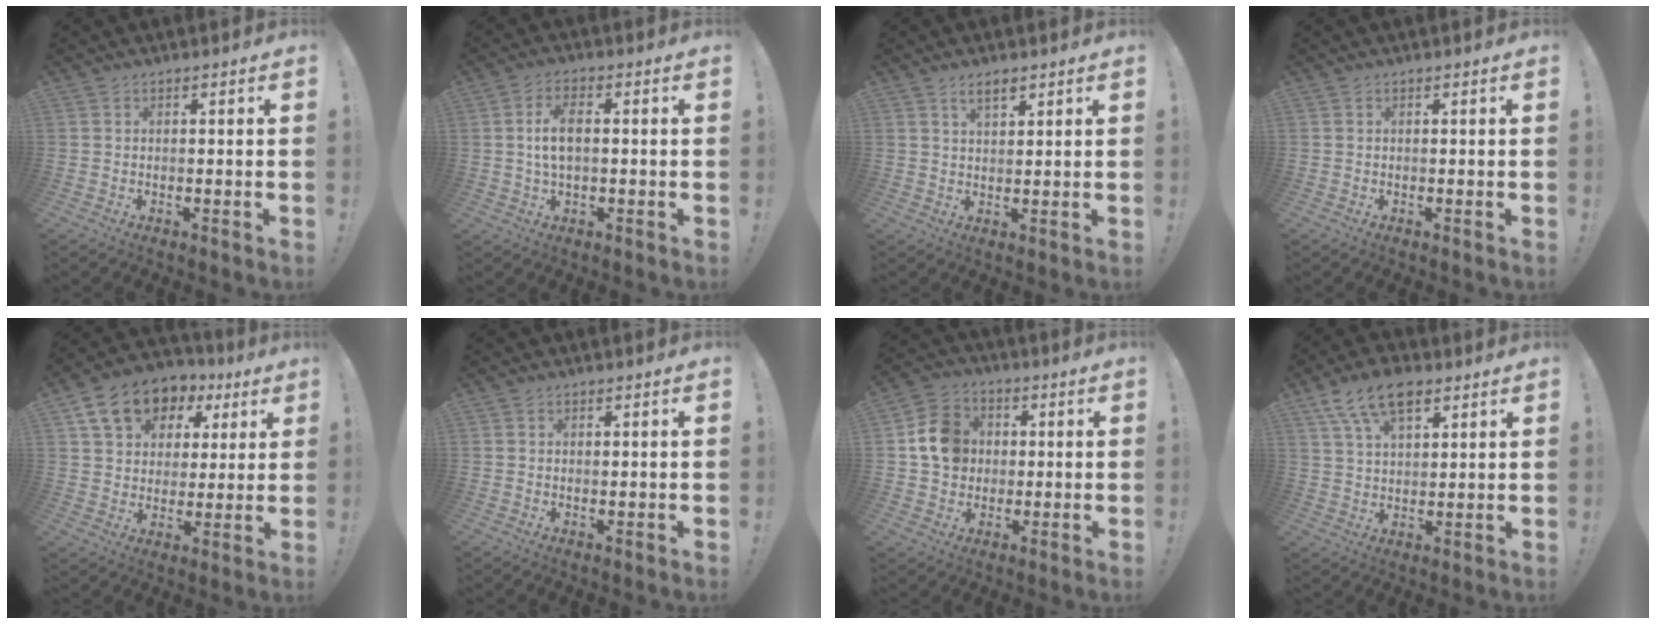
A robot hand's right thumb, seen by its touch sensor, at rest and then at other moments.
{"total": 6.9, "force": [0.4, 3.5, 6.0], "torque": [-0.105, 0.007, 0.007]}
{"total": 3.9, "force": [2.5, 1.5, 2.5], "torque": [-0.032, -0.015, 0.041]}
{"total": 0.0}
{"total": 14.6, "force": [7.6, 10.5, 6.7], "torque": [-0.111, -0.029, 0.146]}
{"total": 0.7, "force": [0.7, 0.3, 0.1], "torque": [0.007, -0.004, 0.012]}
{"total": 11.7, "force": [1.6, 10.4, 5.1], "torque": [-0.071, 0.007, 0.036]}
{"total": 11.9, "force": [7.0, 6.2, 7.4], "torque": [-0.129, -0.018, 0.131]}